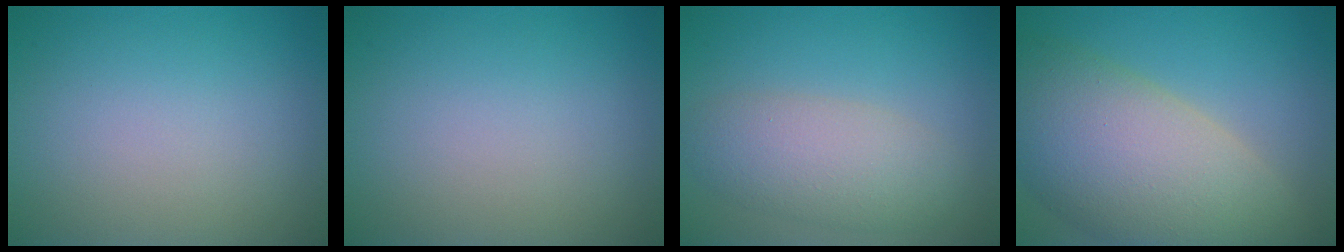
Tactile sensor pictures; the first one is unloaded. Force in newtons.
{"total": 0.0}
{"total": 4.6, "press": 4.6, "slide": 0.2}
{"total": 11.8, "press": 11.8, "slide": 1.0}